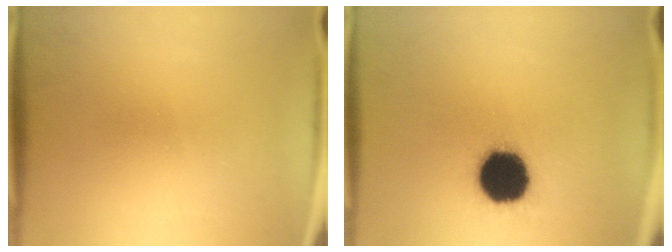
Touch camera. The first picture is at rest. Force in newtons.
{"total": 18.4}